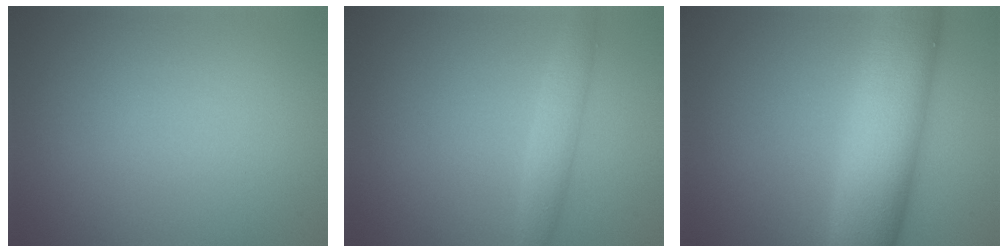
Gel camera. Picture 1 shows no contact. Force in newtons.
{"total": 2.3, "press": 2.3, "slide": 0.0}
{"total": 9.1, "press": 9.1, "slide": 0.3}